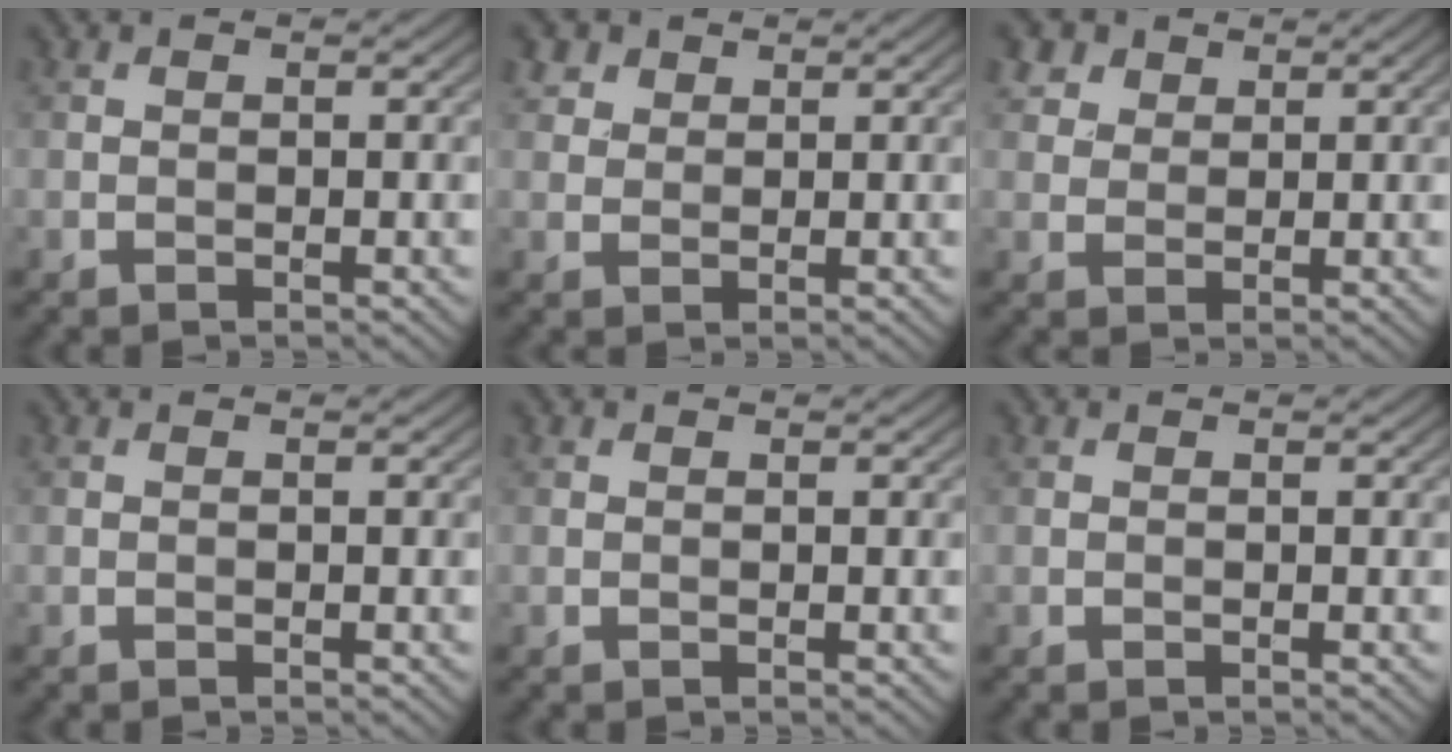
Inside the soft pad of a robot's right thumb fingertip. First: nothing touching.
{"total": 3.1, "force": [2.0, 2.2, 1.1], "torque": [-0.028, -0.003, 0.048]}
{"total": 4.7, "force": [3.0, 3.1, 1.8], "torque": [-0.055, -0.005, 0.068]}
{"total": 0.0}
{"total": 0.0}
{"total": 0.0}